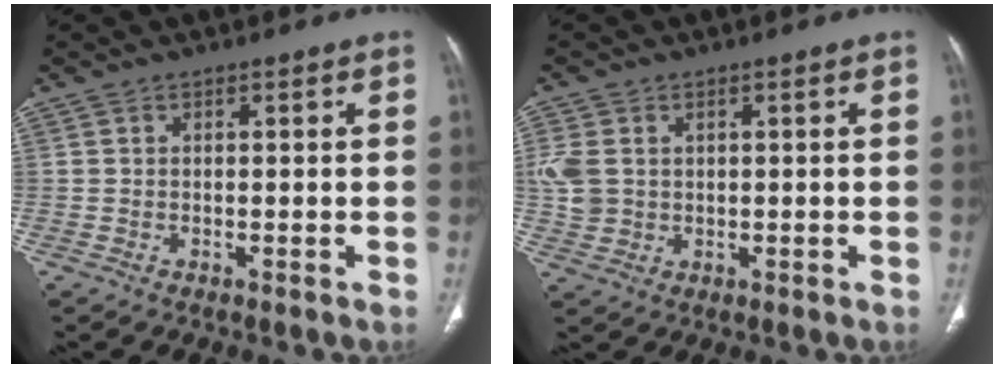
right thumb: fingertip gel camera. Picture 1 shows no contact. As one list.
[{"total": 5.8, "force": [1.1, 4.5, 3.4], "torque": [-0.077, -0.002, 0.028]}]